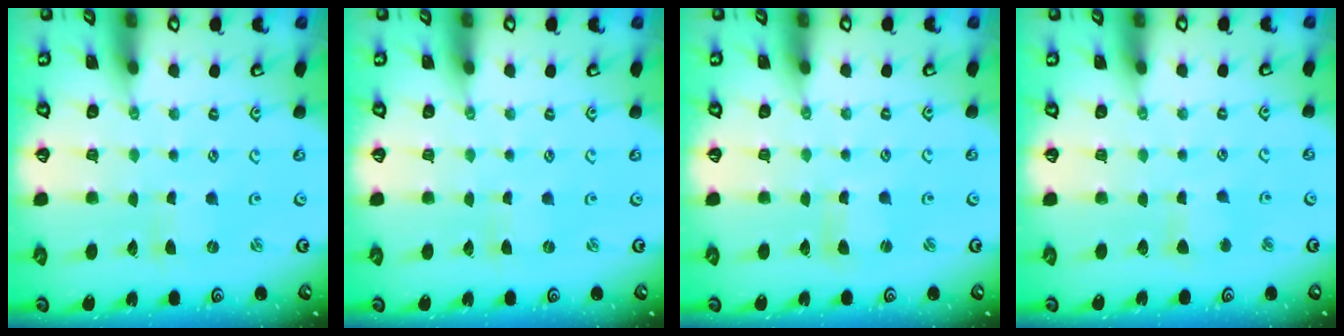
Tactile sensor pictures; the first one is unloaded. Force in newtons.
{"total": 0.0}
{"total": 2.2, "press": 2.2, "slide": 0.3}
{"total": 3.1, "press": 3.1, "slide": 0.4}